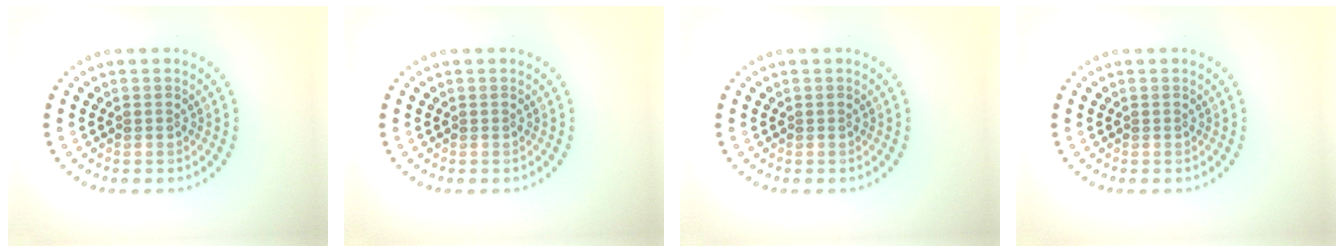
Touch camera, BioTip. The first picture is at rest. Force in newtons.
{"total": 0.0}
{"total": 0.0}
{"total": 0.0}